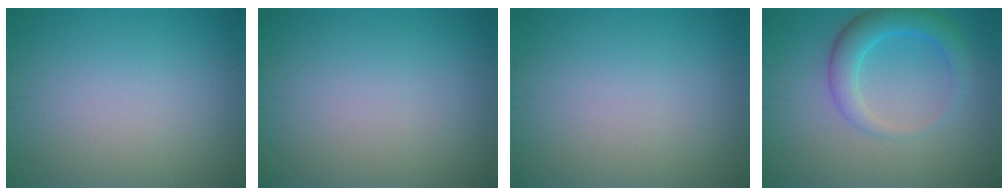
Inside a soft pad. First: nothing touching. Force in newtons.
{"total": 0.0}
{"total": 0.0}
{"total": 3.8, "press": 3.8, "slide": 0.1}